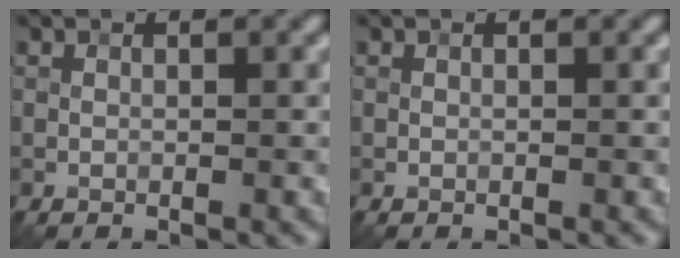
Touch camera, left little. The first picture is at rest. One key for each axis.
{"total": 0.0}